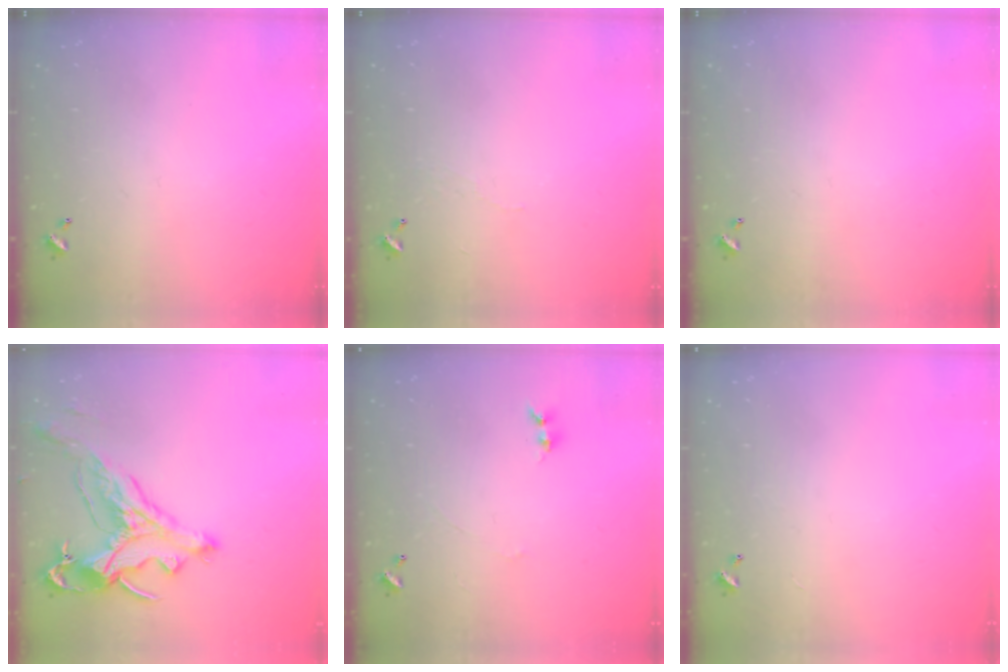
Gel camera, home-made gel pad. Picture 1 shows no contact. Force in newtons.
{"total": 2.0, "press": 1.9, "slide": 0.4}
{"total": 0.0}
{"total": 3.2, "press": 2.8, "slide": 1.6}
{"total": 0.0}
{"total": 2.6, "press": 2.6, "slide": 0.3}